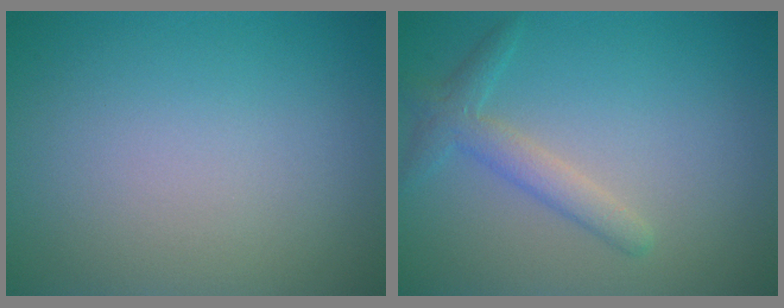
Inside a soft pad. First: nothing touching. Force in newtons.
{"total": 2.4, "press": 2.4, "slide": 0.2}